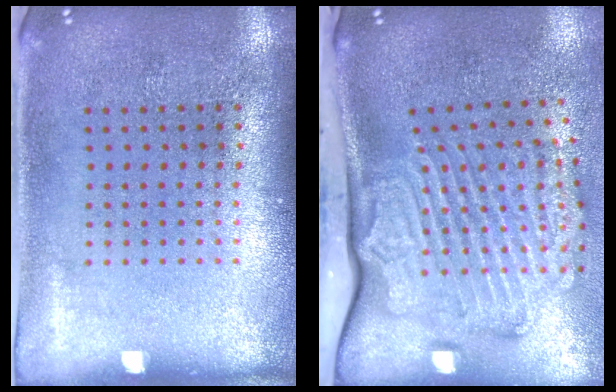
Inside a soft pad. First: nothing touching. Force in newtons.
{"total": 3.6, "press": 2.4, "slide": 2.6}